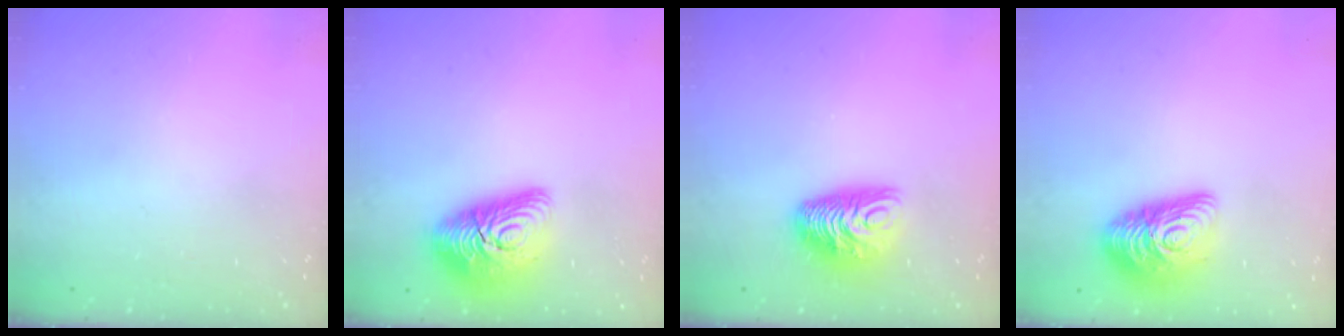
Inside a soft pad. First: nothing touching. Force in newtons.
{"total": 15.1, "press": 15.1, "slide": 0.8}
{"total": 9.7, "press": 9.7, "slide": 0.4}
{"total": 13.9, "press": 13.9, "slide": 0.7}